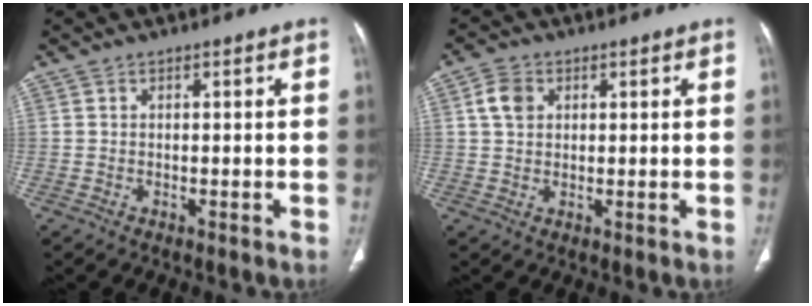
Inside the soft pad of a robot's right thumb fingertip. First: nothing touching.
{"total": 4.2, "force": [1.3, 3.2, 2.3], "torque": [-0.038, 0.003, 0.023]}